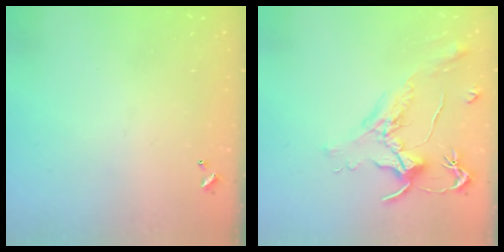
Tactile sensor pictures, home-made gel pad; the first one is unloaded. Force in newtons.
{"total": 1.6, "press": 1.5, "slide": 0.7}